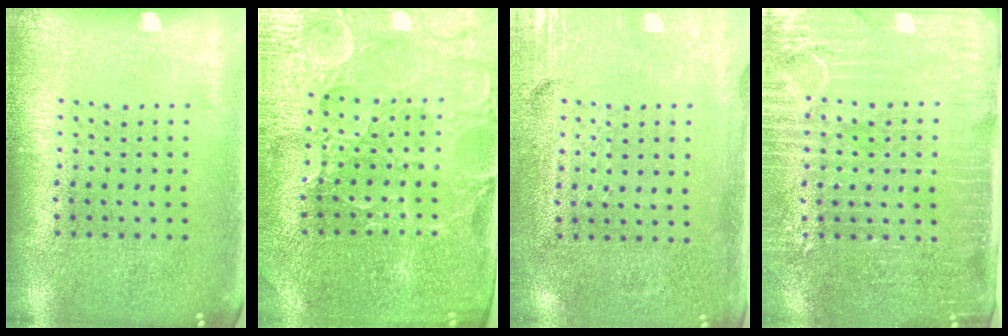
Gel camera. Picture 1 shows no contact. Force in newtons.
{"total": 3.4, "press": 3.4, "slide": 0.6}
{"total": 3.4, "press": 2.9, "slide": 1.7}
{"total": 3.6, "press": 3.3, "slide": 1.3}